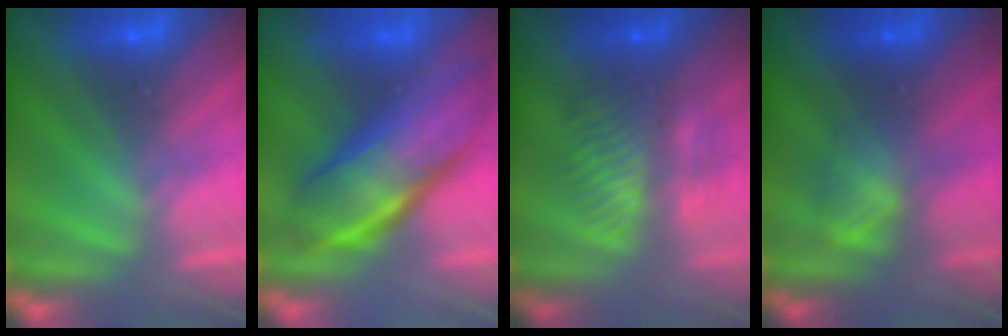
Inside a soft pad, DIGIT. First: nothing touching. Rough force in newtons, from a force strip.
{"total": 7.0}
{"total": 9.7}
{"total": 2.1}